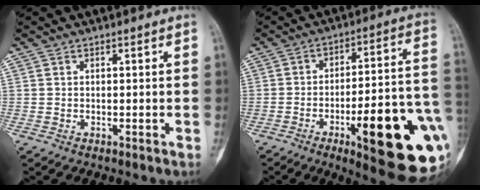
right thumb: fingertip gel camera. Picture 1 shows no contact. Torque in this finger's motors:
{"motor_torque": [3.17, 1.84, 1.96, -0.81, 0.42]}